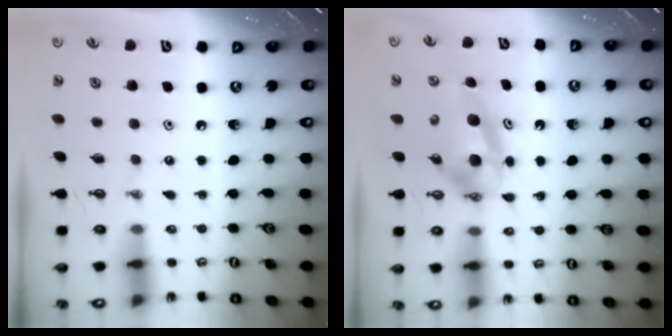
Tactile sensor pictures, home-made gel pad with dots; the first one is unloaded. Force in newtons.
{"total": 6.8, "press": 5.7, "slide": 3.6}